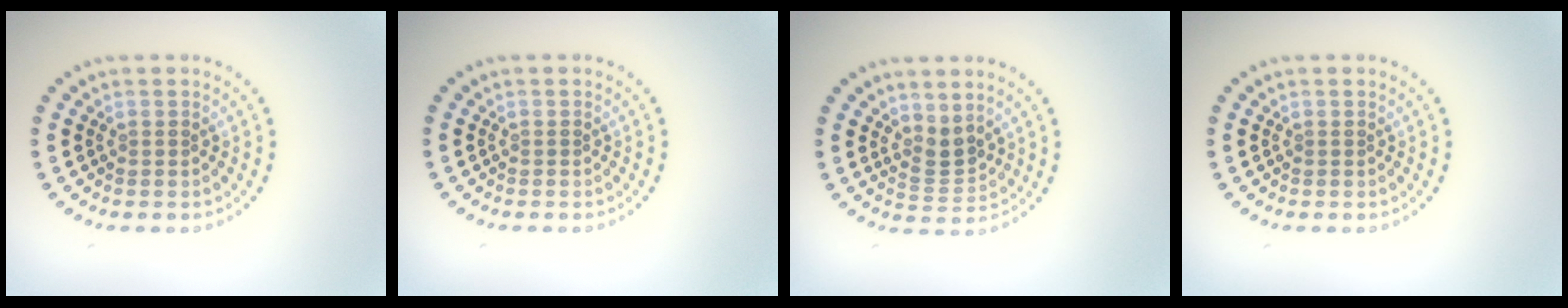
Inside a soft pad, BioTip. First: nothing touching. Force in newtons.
{"total": 0.0}
{"total": 2.3, "press": 1.6, "slide": 1.6}
{"total": 0.0}